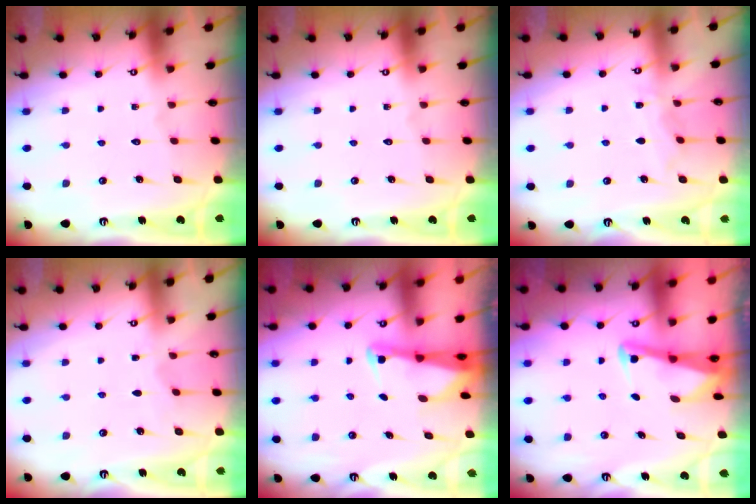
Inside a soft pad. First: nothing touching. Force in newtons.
{"total": 0.0}
{"total": 5.5, "press": 5.5, "slide": 0.5}
{"total": 2.1, "press": 2.1, "slide": 0.4}
{"total": 2.7, "press": 2.7, "slide": 0.2}
{"total": 2.8, "press": 2.8, "slide": 0.4}